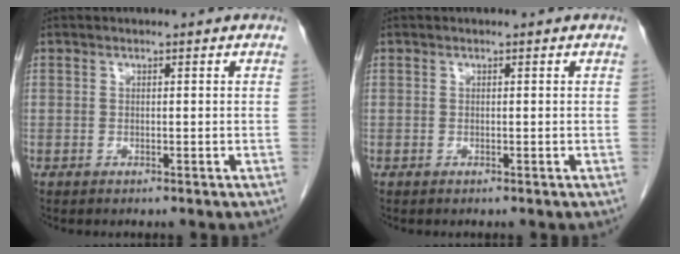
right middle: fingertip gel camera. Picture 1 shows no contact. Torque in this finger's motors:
{"motor_torque": [0.23, -0.17, 0.09, 0.01]}